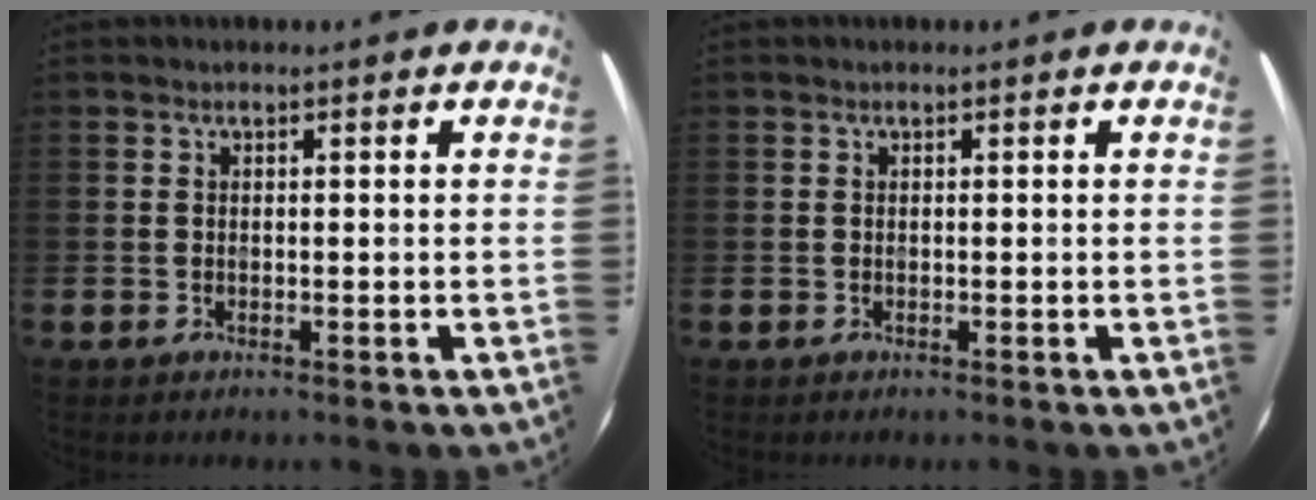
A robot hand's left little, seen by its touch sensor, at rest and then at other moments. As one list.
[{"total": 0.0}]